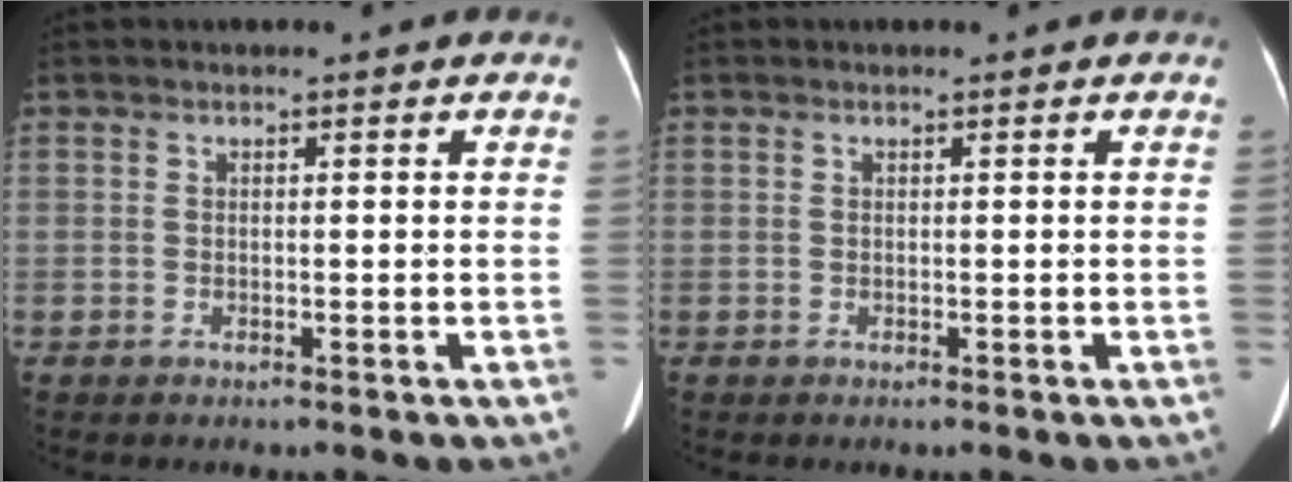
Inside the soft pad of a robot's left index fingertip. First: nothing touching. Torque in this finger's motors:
{"motor_torque": [-0.13, -0.02, -0.02, -0.01]}